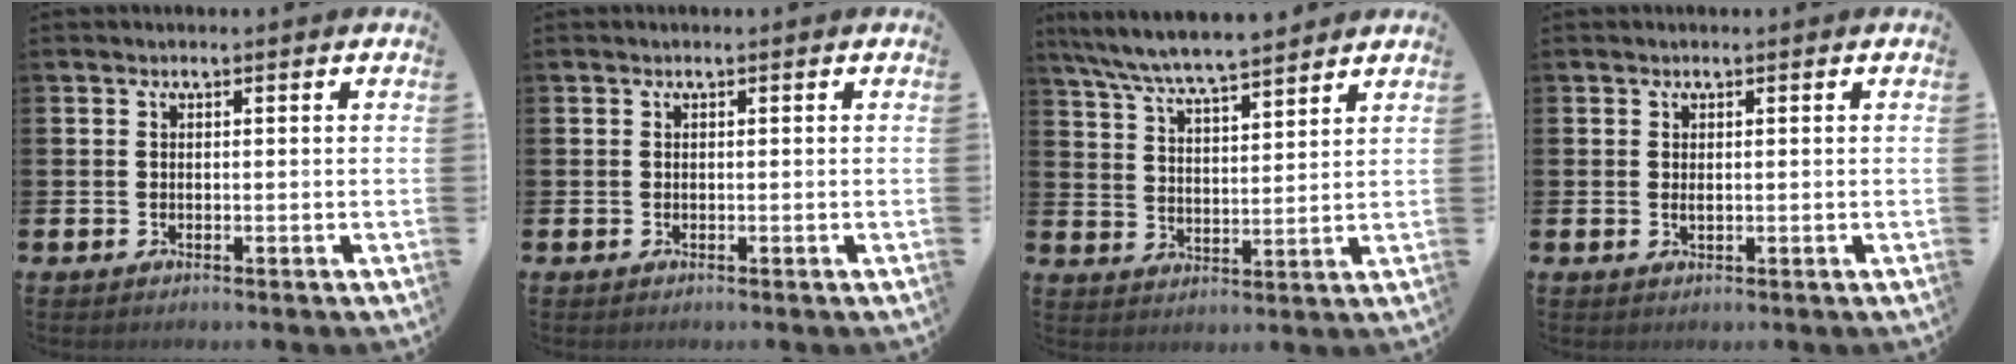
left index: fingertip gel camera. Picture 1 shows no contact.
{"total": 0.0}
{"total": 7.3, "force": [7.0, 0.3, 1.9], "torque": [-0.067, -0.039, 0.126]}
{"total": 0.7, "force": [0.3, 0.2, 0.6], "torque": [-0.008, 0.001, 0.003]}